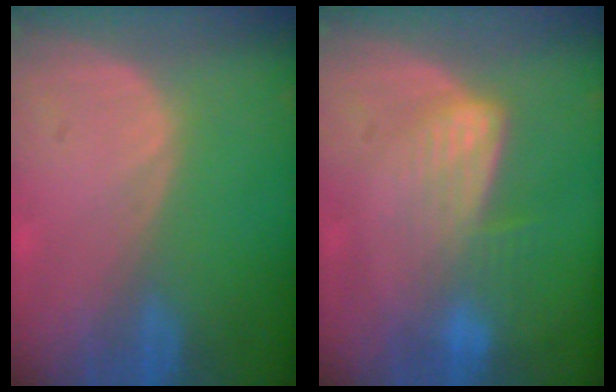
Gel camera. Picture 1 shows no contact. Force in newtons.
{"total": 7.1, "press": 6.0, "slide": 3.9}